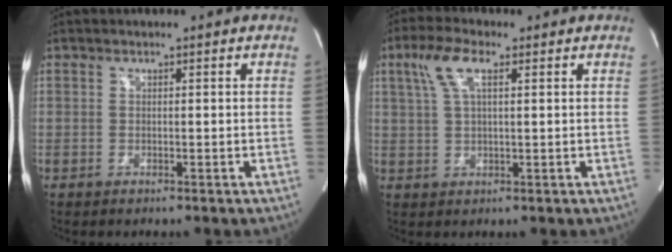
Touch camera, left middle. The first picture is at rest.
{"total": 5.8, "force": [2.5, 1.6, 5.0], "torque": [-0.113, 0.019, 0.052]}